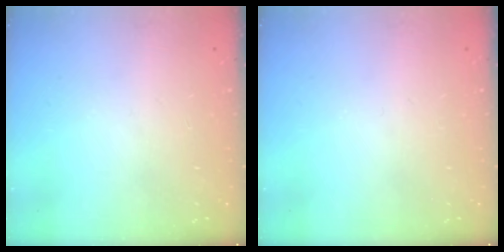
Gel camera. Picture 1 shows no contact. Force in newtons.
{"total": 0.0}